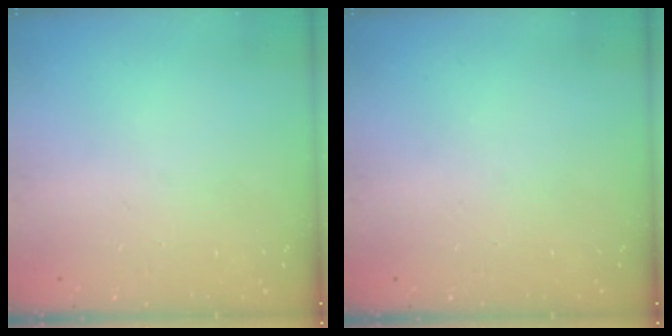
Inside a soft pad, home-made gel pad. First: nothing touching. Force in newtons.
{"total": 0.0}